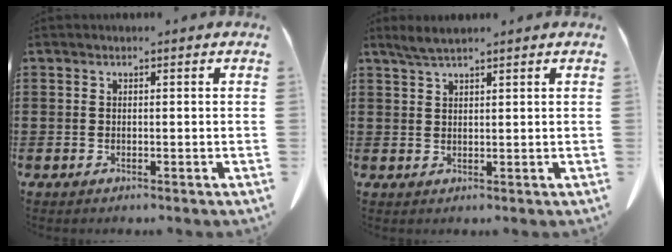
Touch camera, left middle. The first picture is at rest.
{"total": 2.2, "force": [1.8, 0.2, 1.3], "torque": [-0.029, 0.002, 0.034]}